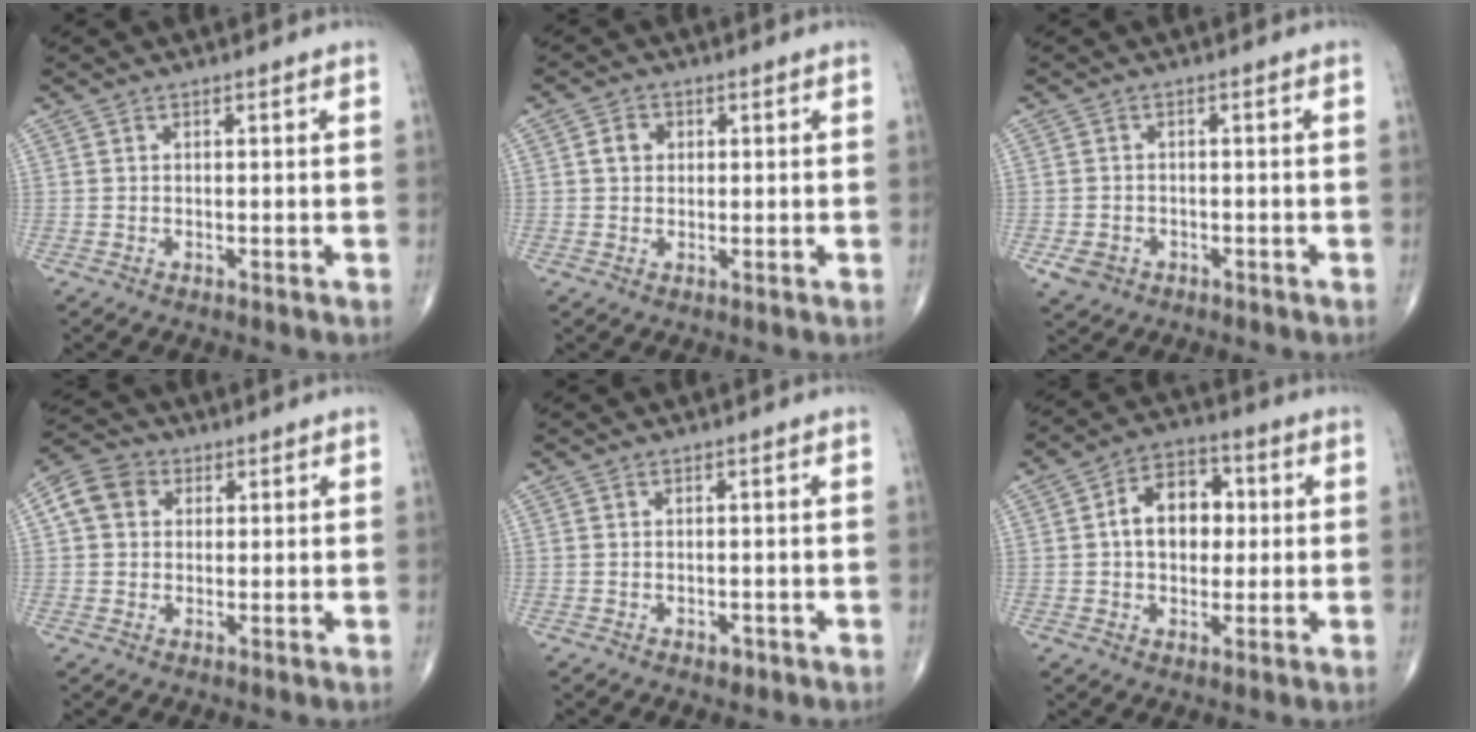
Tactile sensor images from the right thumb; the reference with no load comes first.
{"total": 3.0, "force": [0.6, 2.5, 1.5], "torque": [-0.013, 0.004, 0.008]}
{"total": 3.4, "force": [-1.6, 2.7, 1.3], "torque": [-0.021, 0.005, -0.022]}
{"total": 7.1, "force": [1.8, 5.8, 3.6], "torque": [-0.057, 0.014, 0.023]}
{"total": 1.1, "force": [-0.6, 0.7, 0.6], "torque": [-0.005, 0.000, -0.007]}
{"total": 10.7, "force": [1.0, 7.6, 7.5], "torque": [-0.087, 0.020, 0.010]}